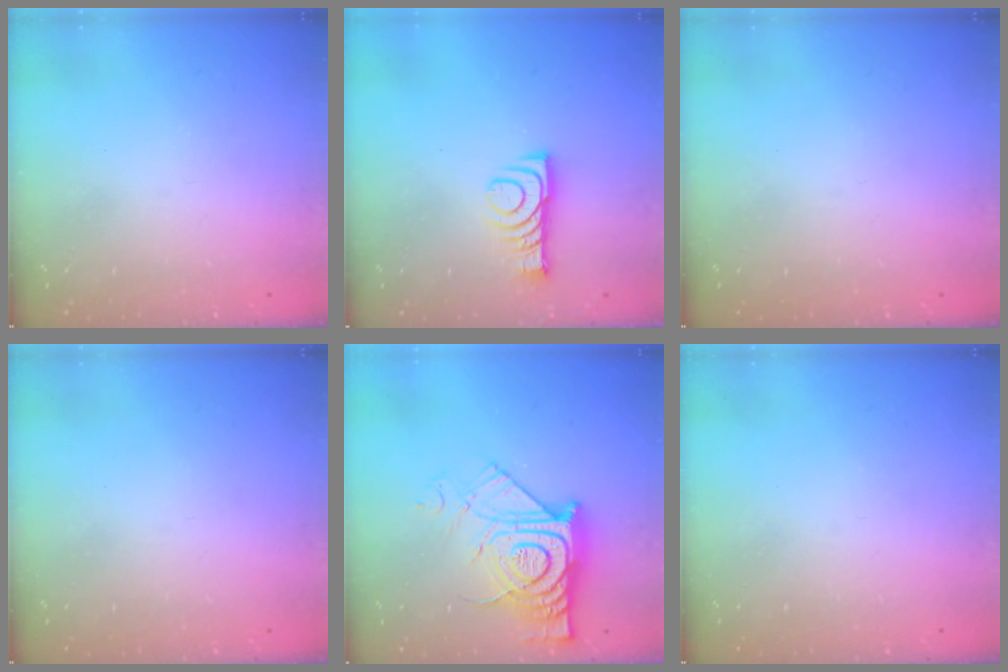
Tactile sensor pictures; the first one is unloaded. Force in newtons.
{"total": 9.4, "press": 9.4, "slide": 0.9}
{"total": 0.0}
{"total": 0.0}
{"total": 15.8, "press": 15.8, "slide": 1.2}
{"total": 0.0}